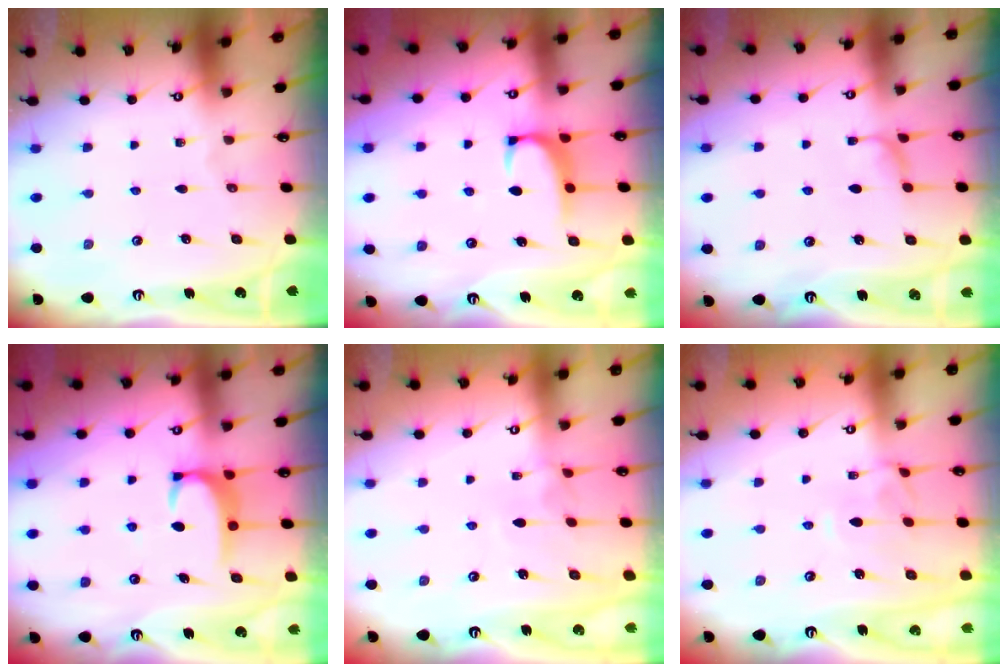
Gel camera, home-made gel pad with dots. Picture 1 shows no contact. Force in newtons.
{"total": 1.5, "press": 1.2, "slide": 1.0}
{"total": 1.6, "press": 1.5, "slide": 0.6}
{"total": 2.9, "press": 2.8, "slide": 0.5}
{"total": 3.8, "press": 3.8, "slide": 0.2}
{"total": 2.2, "press": 2.0, "slide": 0.8}